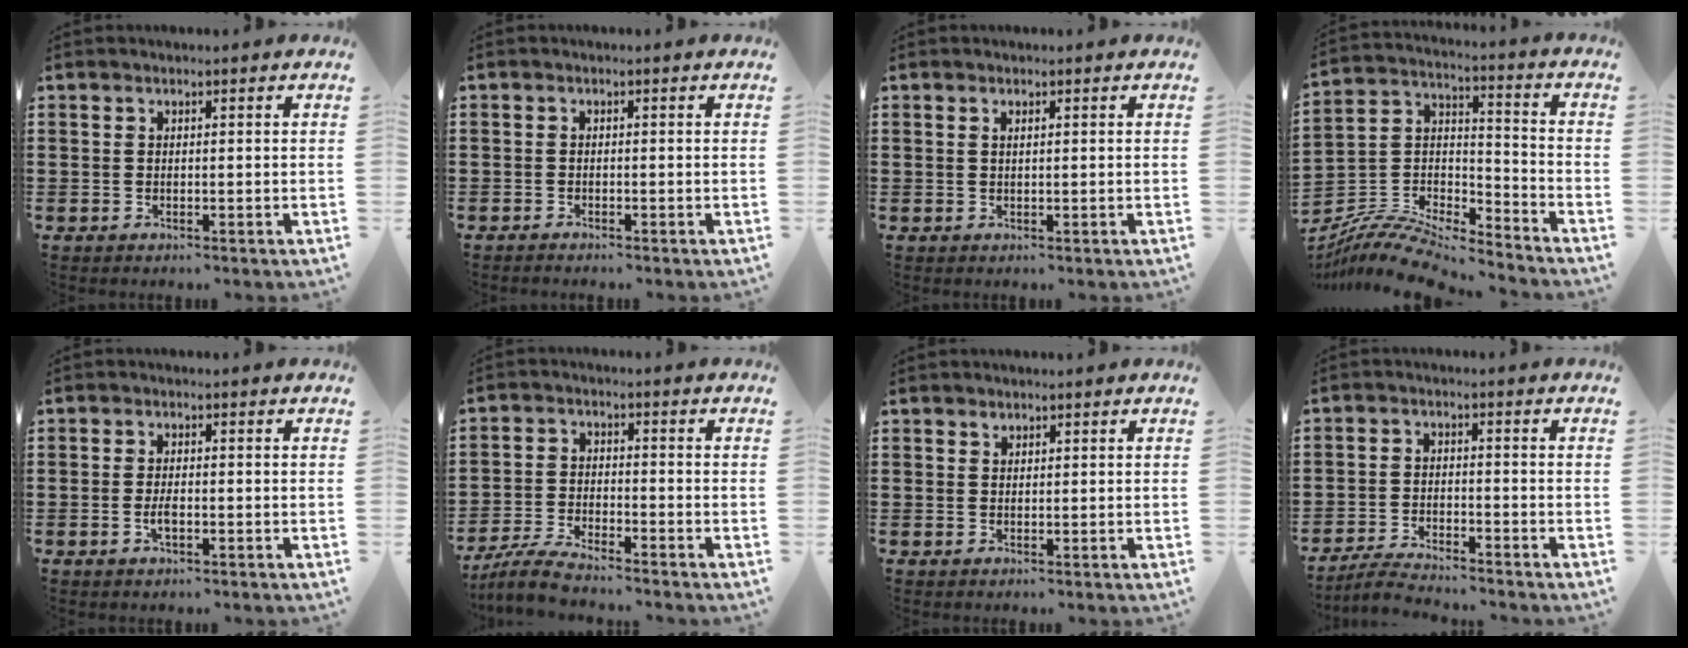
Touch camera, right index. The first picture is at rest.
{"total": 0.8, "force": [-0.8, 0.0, 0.0], "torque": [-0.002, -0.002, -0.015]}
{"total": 0.6, "force": [0.2, 0.1, 0.5], "torque": [-0.012, 0.000, 0.005]}
{"total": 9.7, "force": [-9.1, 1.9, 2.8], "torque": [-0.060, 0.018, -0.183]}
{"total": 2.3, "force": [-0.7, 0.7, 2.1], "torque": [-0.047, -0.004, -0.015]}
{"total": 4.8, "force": [-4.5, 0.1, 1.5], "torque": [-0.041, -0.007, -0.090]}
{"total": 0.7, "force": [0.6, 0.4, 0.0], "torque": [-0.002, 0.001, 0.012]}
{"total": 3.7, "force": [-3.7, 0.3, 0.6], "torque": [-0.020, 0.003, -0.078]}